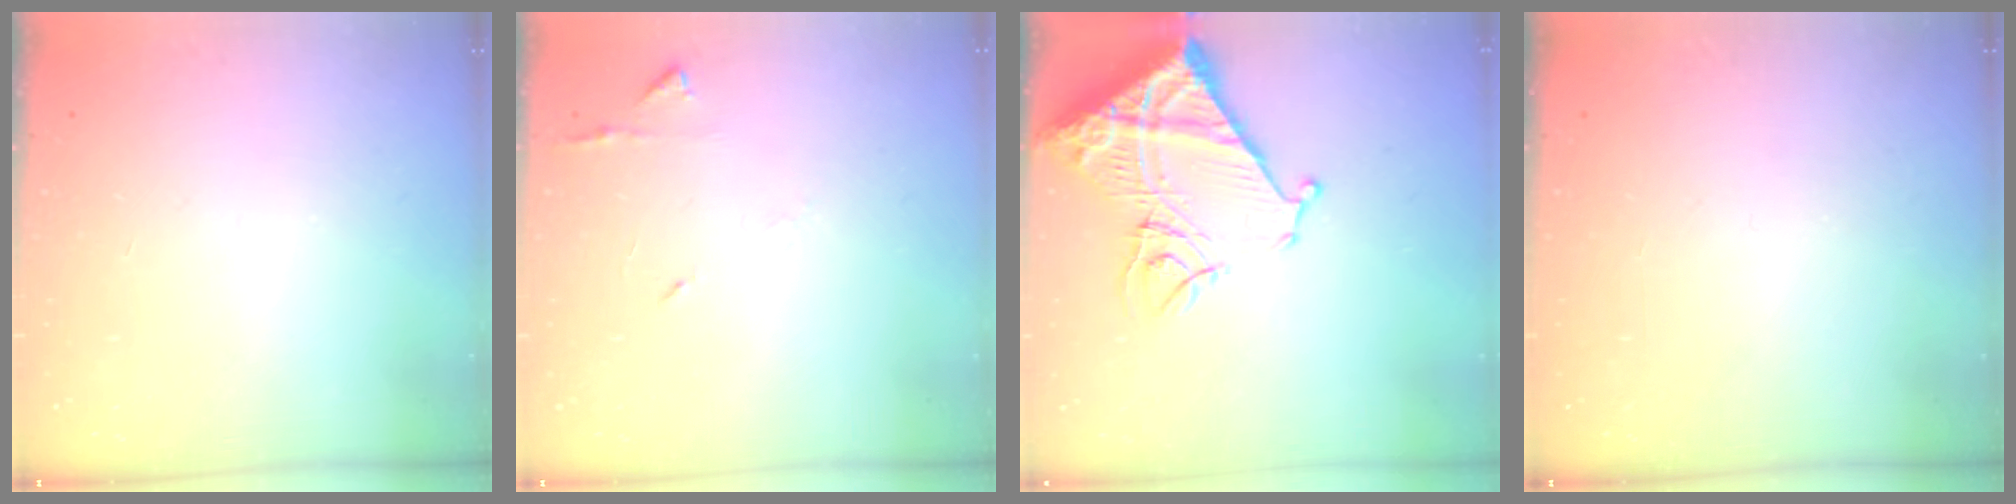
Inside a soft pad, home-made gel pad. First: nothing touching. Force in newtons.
{"total": 5.8, "press": 5.8, "slide": 0.7}
{"total": 18.4, "press": 18.3, "slide": 2.2}
{"total": 0.0}